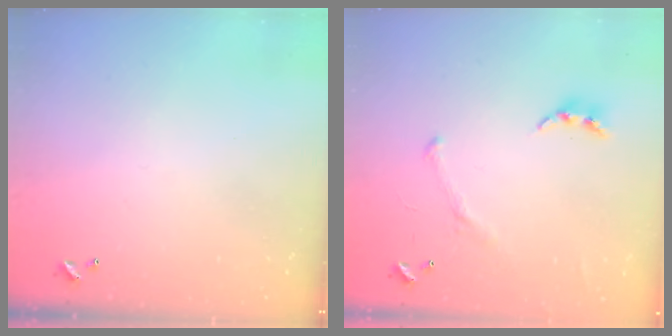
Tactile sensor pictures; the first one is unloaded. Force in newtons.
{"total": 2.3, "press": 2.3, "slide": 0.5}